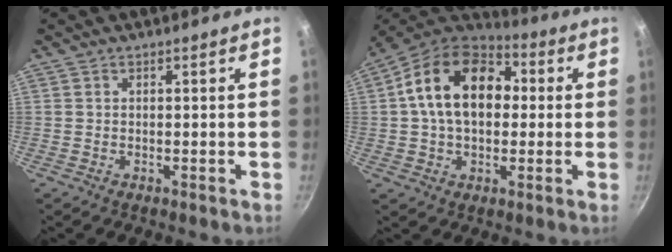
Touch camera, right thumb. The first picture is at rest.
{"total": 18.0, "force": [2.4, 12.2, 13.0], "torque": [-0.187, 0.031, 0.021]}